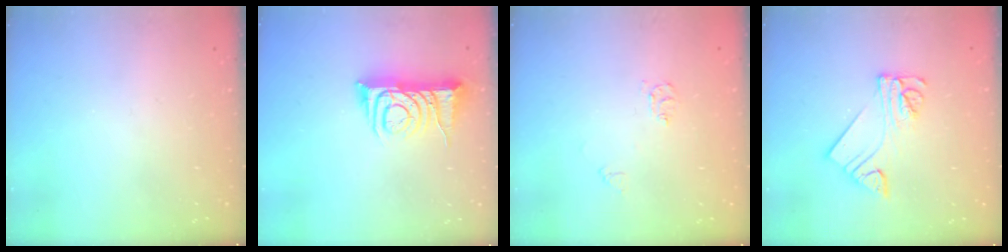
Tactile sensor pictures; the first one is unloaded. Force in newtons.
{"total": 9.0, "press": 9.0, "slide": 1.2}
{"total": 5.5, "press": 5.4, "slide": 0.6}
{"total": 10.5, "press": 10.4, "slide": 1.1}